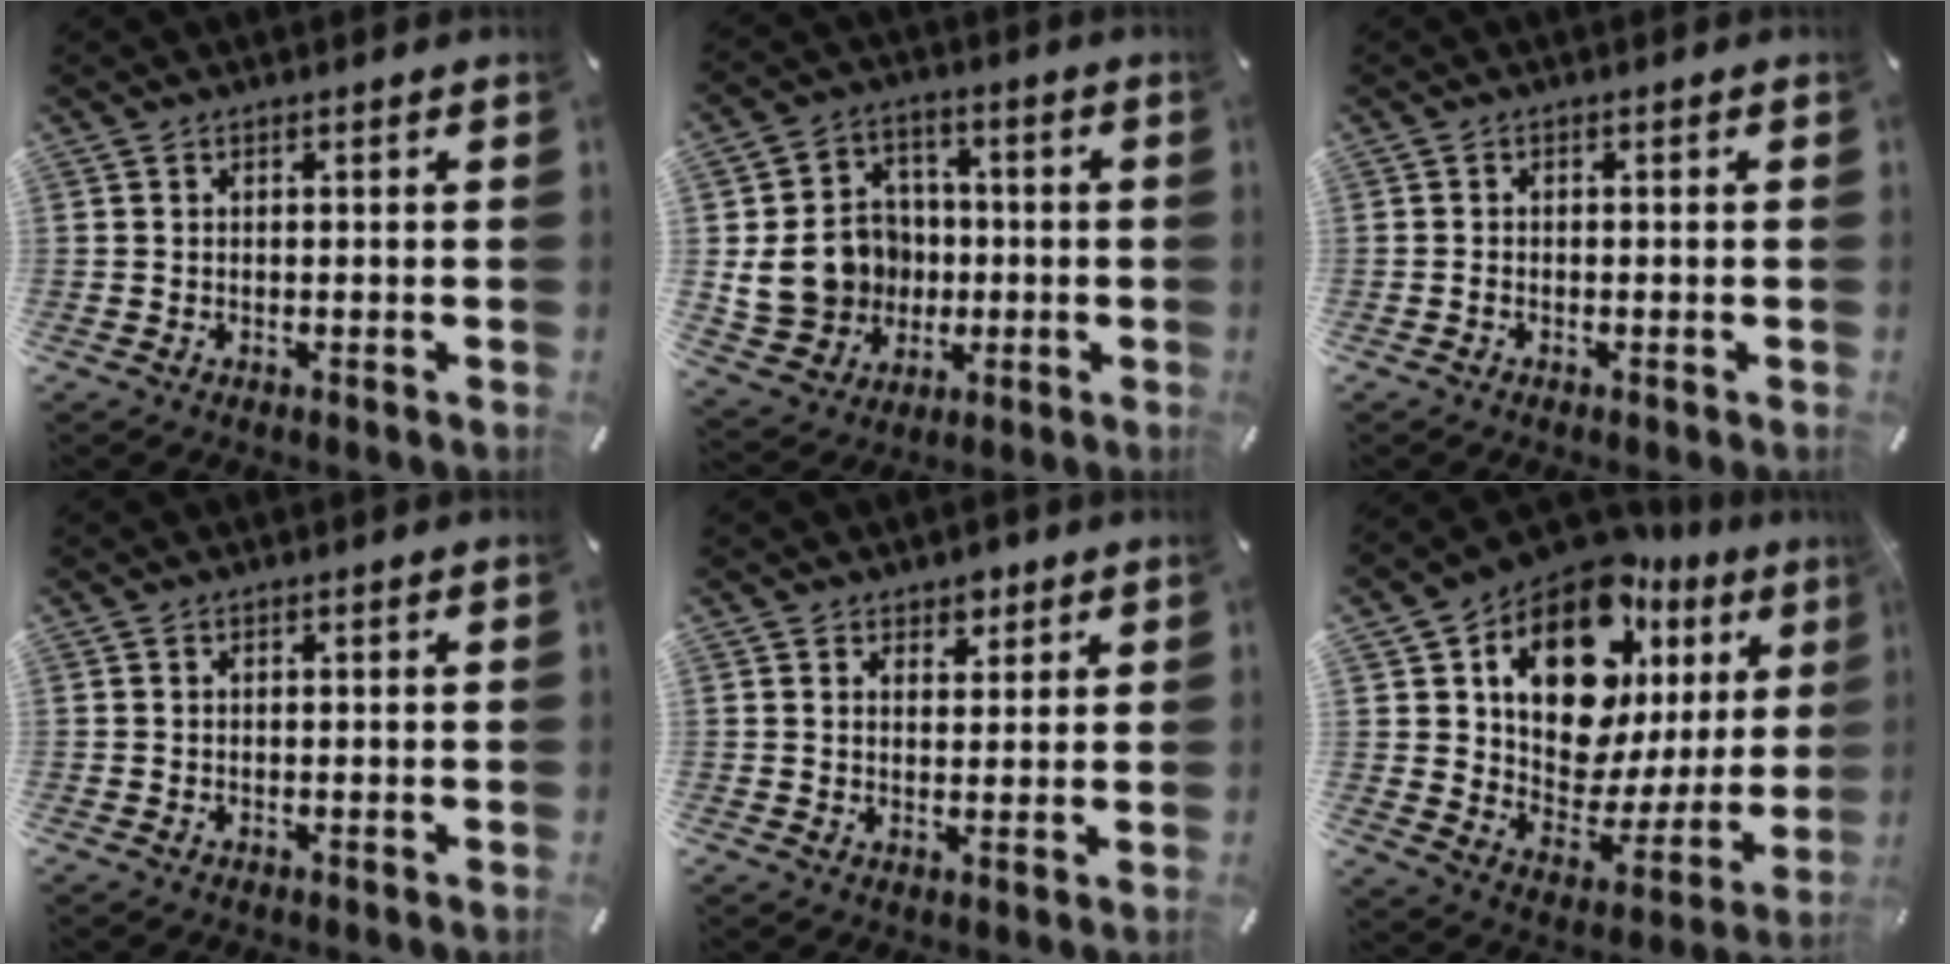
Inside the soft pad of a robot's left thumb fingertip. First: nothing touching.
{"total": 13.0, "force": [-0.8, 12.2, 4.4], "torque": [-0.109, 0.015, -0.002]}
{"total": 0.7, "force": [-0.4, 0.5, 0.4], "torque": [-0.008, 0.000, -0.008]}
{"total": 0.0}
{"total": 3.7, "force": [2.3, 2.9, 0.3], "torque": [0.015, -0.010, 0.035]}
{"total": 17.8, "force": [10.9, 9.9, 10.0], "torque": [-0.162, -0.089, 0.188]}